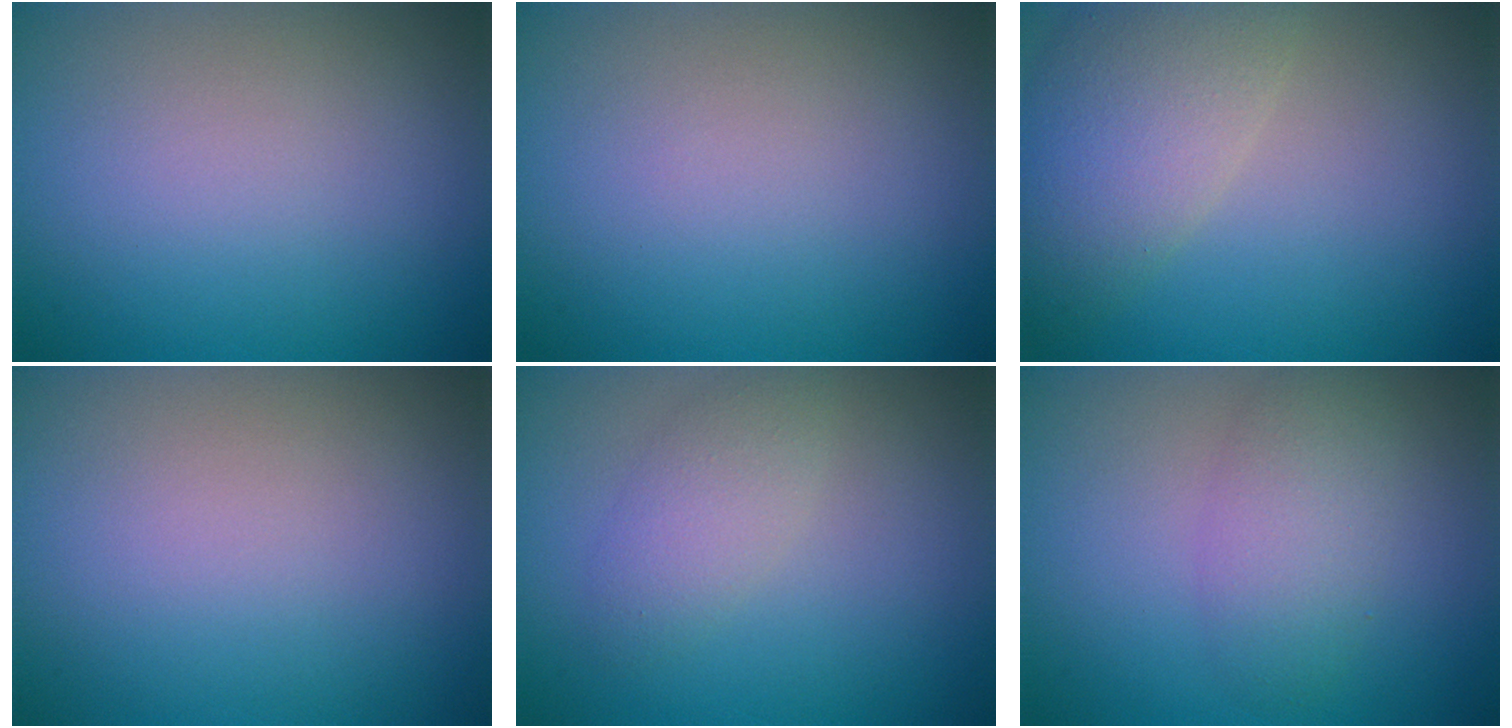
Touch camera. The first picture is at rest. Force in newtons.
{"total": 0.0}
{"total": 6.1, "press": 6.1, "slide": 0.6}
{"total": 0.0}
{"total": 2.4, "press": 2.4, "slide": 0.2}
{"total": 3.2, "press": 3.2, "slide": 0.1}